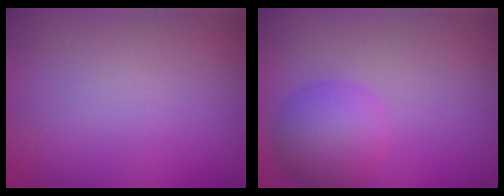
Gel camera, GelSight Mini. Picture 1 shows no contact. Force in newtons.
{"total": 4.0, "press": 4.0, "slide": 0.2}